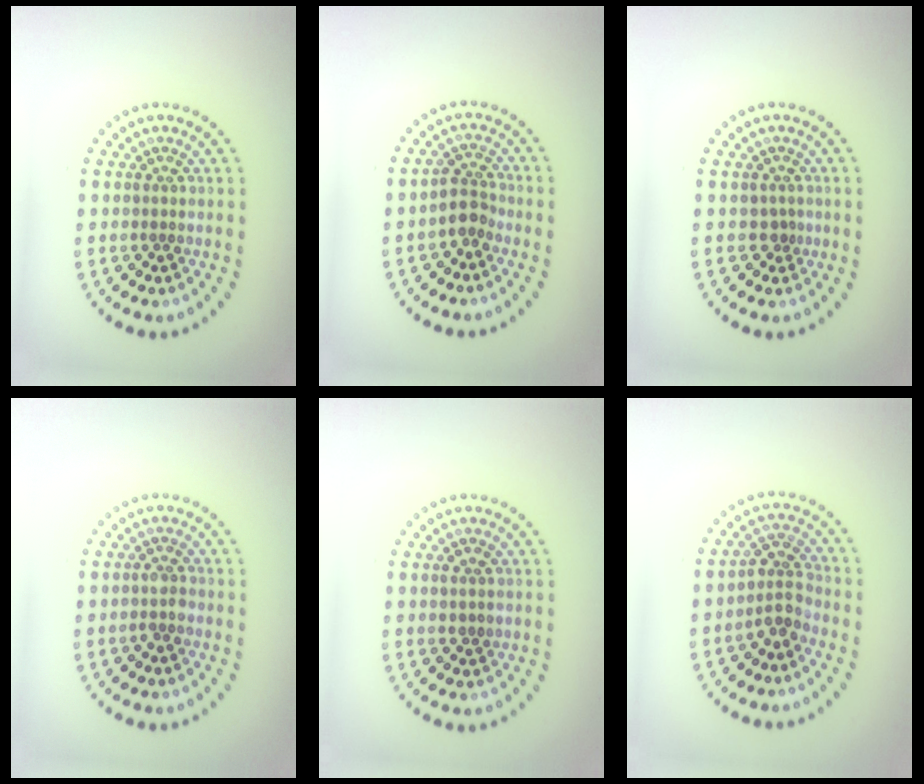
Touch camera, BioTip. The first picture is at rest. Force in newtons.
{"total": 2.2, "press": 1.9, "slide": 1.1}
{"total": 0.7, "press": 0.4, "slide": 0.5}
{"total": 1.5, "press": 1.3, "slide": 0.9}
{"total": 1.2, "press": 1.2, "slide": 0.2}
{"total": 2.7, "press": 2.2, "slide": 1.6}